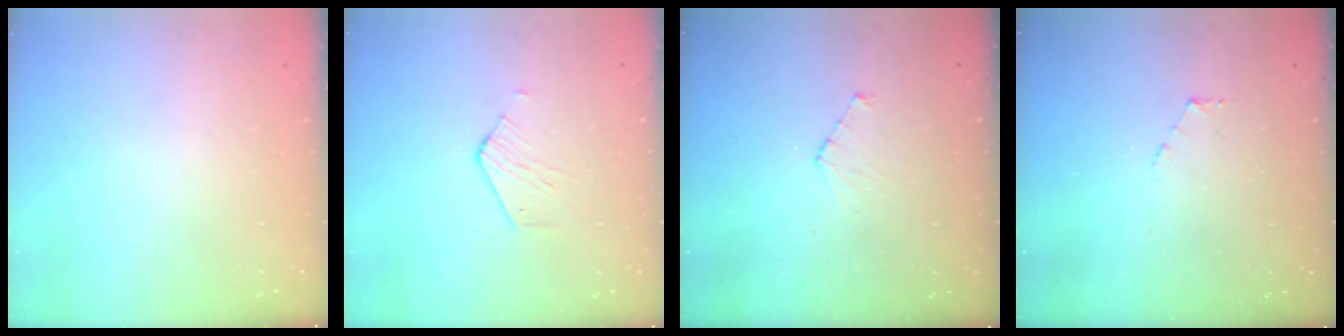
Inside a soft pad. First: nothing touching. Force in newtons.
{"total": 2.6, "press": 2.6, "slide": 0.2}
{"total": 4.3, "press": 4.3, "slide": 0.4}
{"total": 3.5, "press": 3.5, "slide": 0.4}